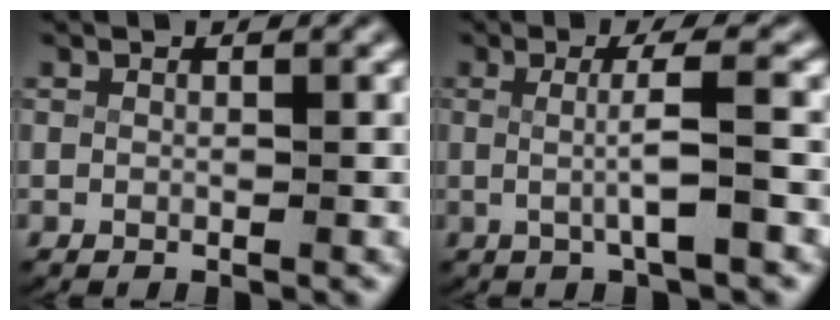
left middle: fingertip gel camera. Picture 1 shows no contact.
{"total": 3.3, "force": [-0.3, -0.1, 3.3], "torque": [-0.054, -0.001, -0.006]}